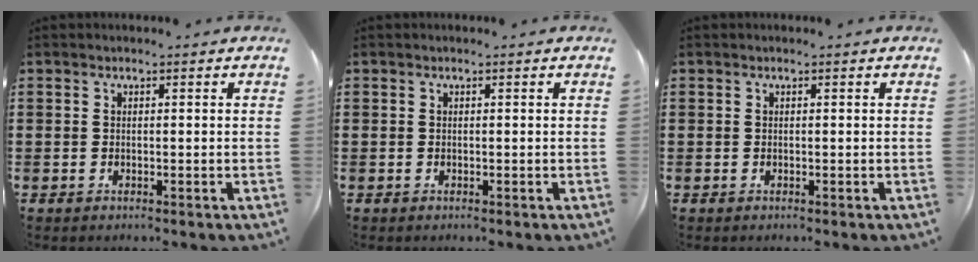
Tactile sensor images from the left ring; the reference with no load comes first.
{"total": 0.0}
{"total": 0.0}